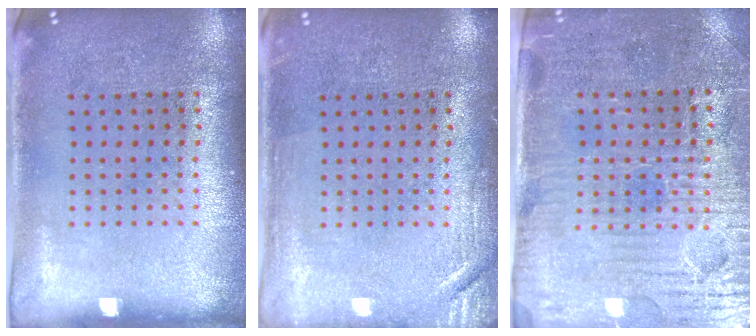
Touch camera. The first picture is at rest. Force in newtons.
{"total": 1.8, "press": 1.8, "slide": 0.3}
{"total": 3.7, "press": 3.4, "slide": 1.3}